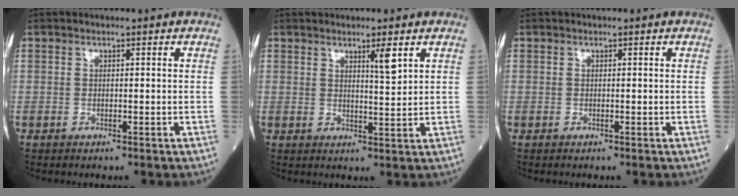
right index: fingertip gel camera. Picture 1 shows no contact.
{"total": 3.2, "force": [1.8, 0.1, 2.6], "torque": [-0.046, -0.003, 0.030]}
{"total": 0.0}